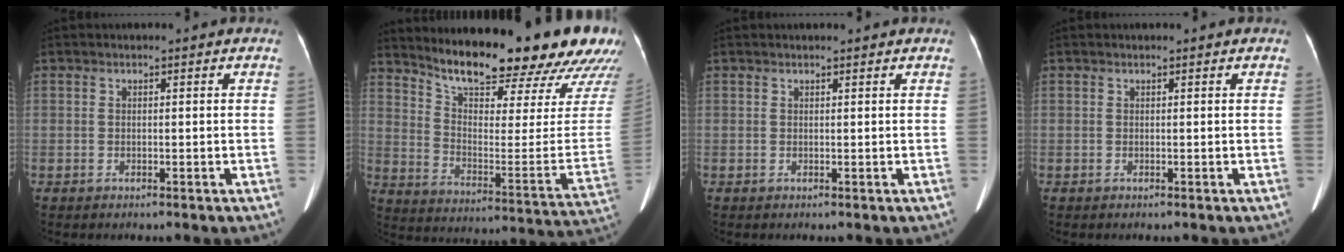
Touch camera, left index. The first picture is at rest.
{"total": 25.7, "force": [22.3, 4.0, 12.1], "torque": [-0.187, -0.085, 0.292]}
{"total": 2.1, "force": [2.0, 0.1, 0.8], "torque": [-0.009, 0.005, 0.023]}
{"total": 1.1, "force": [0.9, 0.0, 0.5], "torque": [-0.010, 0.004, 0.011]}